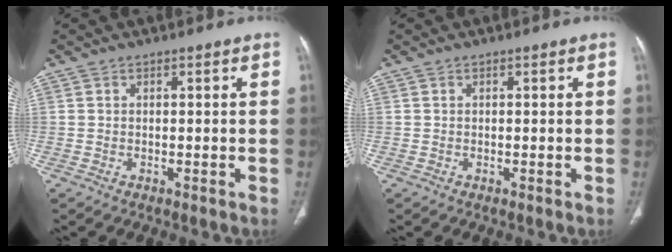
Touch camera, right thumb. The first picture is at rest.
{"total": 0.0}